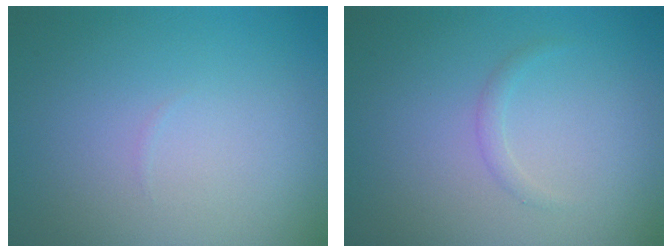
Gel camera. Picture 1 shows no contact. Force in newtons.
{"total": 0.8, "press": 0.8, "slide": 0.1}